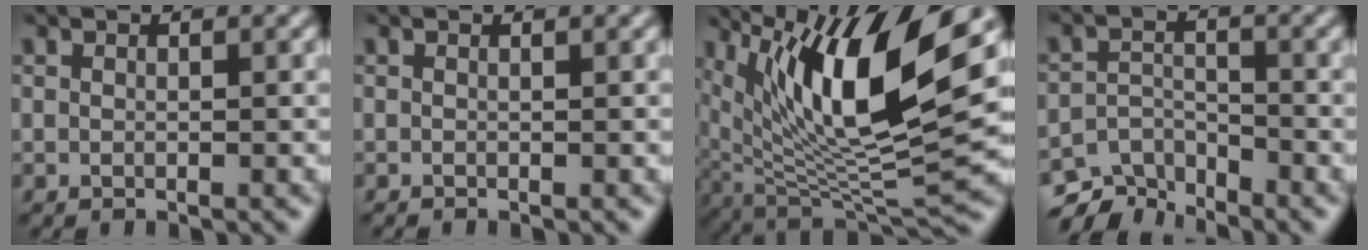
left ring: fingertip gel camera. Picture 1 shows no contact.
{"total": 0.0}
{"total": 13.8, "force": [6.1, 4.1, 11.7], "torque": [-0.205, -0.002, 0.112]}
{"total": 4.9, "force": [-4.4, 1.6, 1.2], "torque": [-0.015, -0.009, -0.084]}